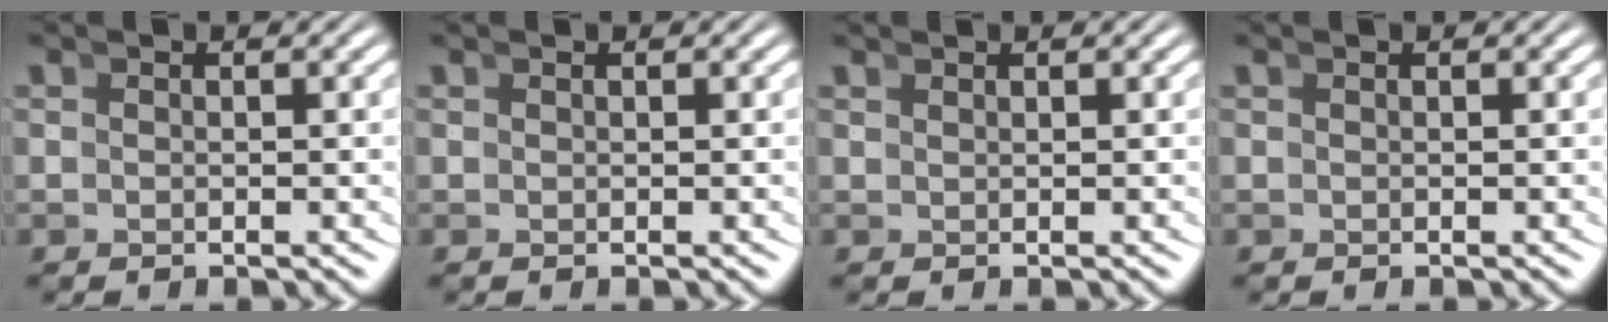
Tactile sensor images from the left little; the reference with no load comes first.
{"total": 0.0}
{"total": 0.8, "force": [0.7, -0.4, -0.1], "torque": [0.014, 0.008, 0.015]}
{"total": 0.0}